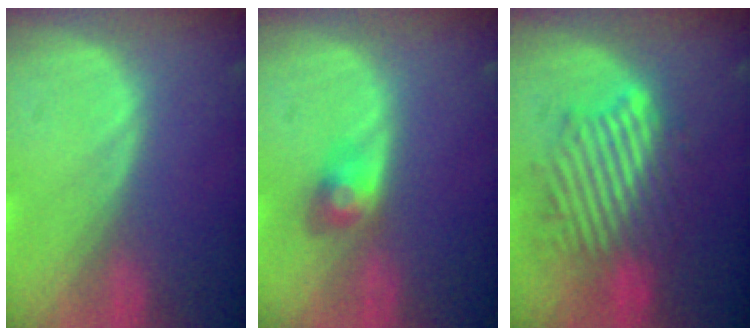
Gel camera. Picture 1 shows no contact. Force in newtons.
{"total": 2.9, "press": 2.9, "slide": 0.0}
{"total": 9.3, "press": 9.3, "slide": 0.9}